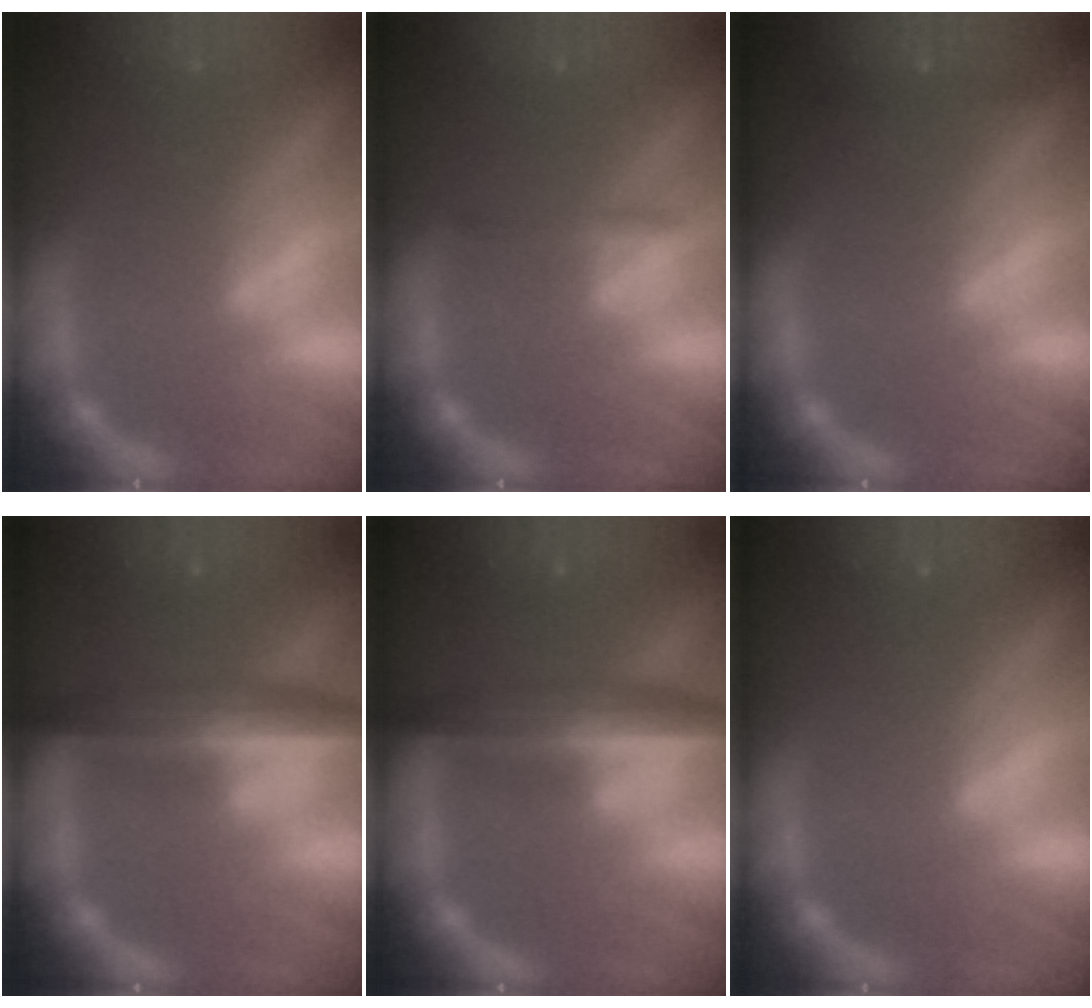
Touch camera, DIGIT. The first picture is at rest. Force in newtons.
{"total": 1.4}
{"total": 1.4}
{"total": 6.0}
{"total": 6.0}
{"total": 0.0}